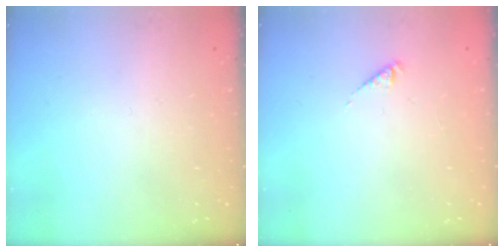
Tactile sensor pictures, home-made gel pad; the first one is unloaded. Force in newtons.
{"total": 2.4, "press": 2.4, "slide": 0.4}